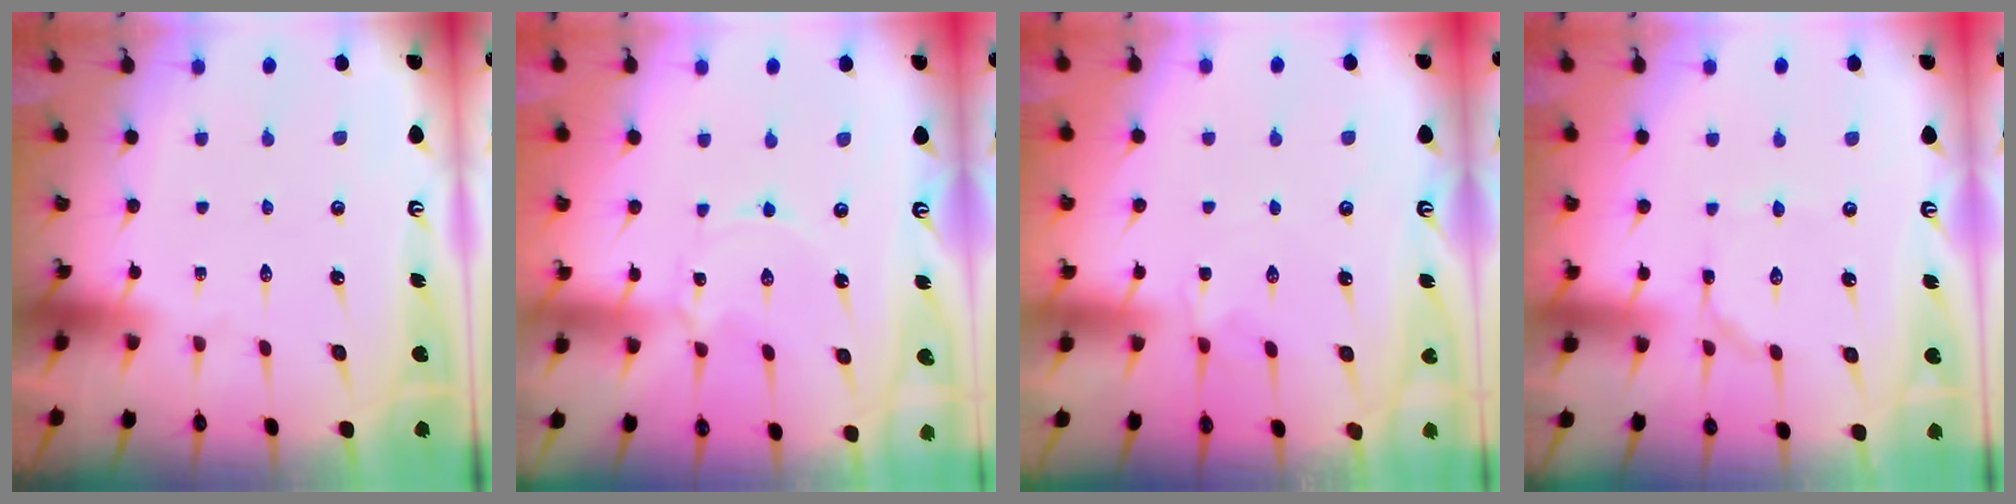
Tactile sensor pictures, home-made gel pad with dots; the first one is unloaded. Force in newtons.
{"total": 1.7, "press": 1.7, "slide": 0.3}
{"total": 1.9, "press": 1.8, "slide": 0.6}
{"total": 2.2, "press": 2.2, "slide": 0.2}